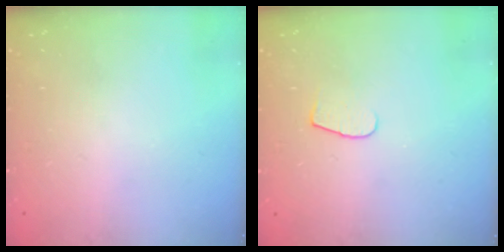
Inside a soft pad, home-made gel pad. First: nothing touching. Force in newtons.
{"total": 5.9, "press": 5.9, "slide": 0.6}